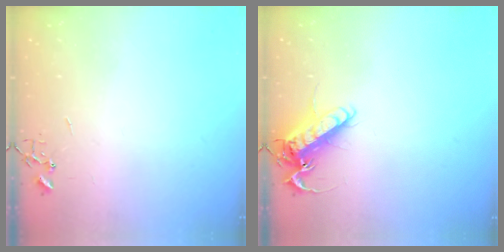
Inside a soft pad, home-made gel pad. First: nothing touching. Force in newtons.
{"total": 13.4, "press": 13.2, "slide": 2.1}